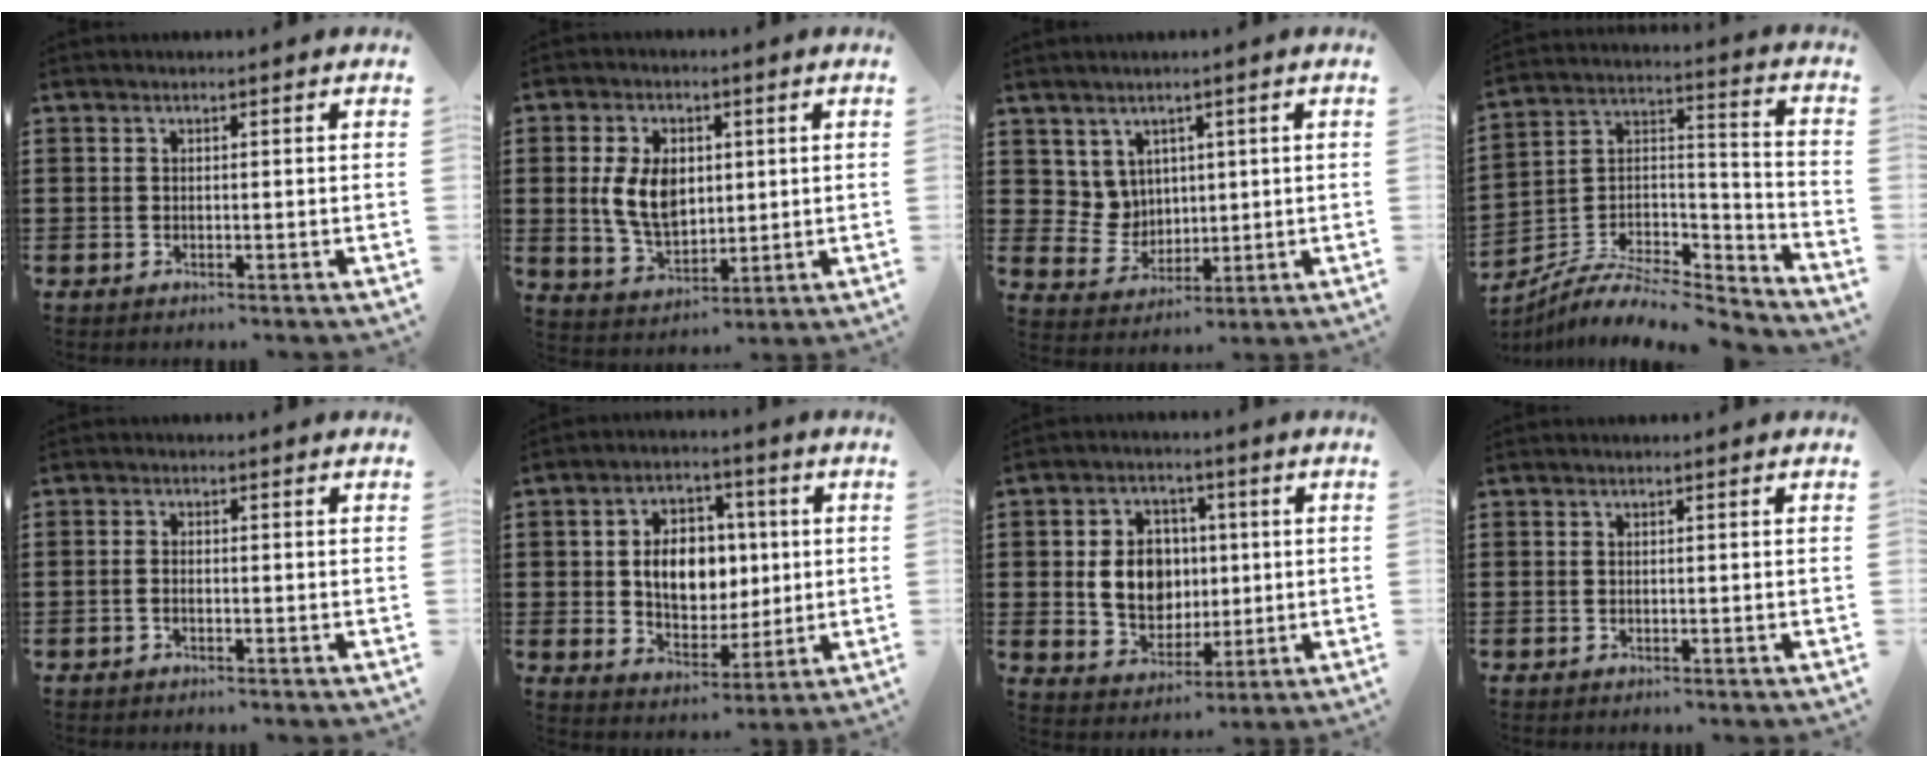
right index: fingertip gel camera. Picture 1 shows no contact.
{"total": 8.4, "force": [1.3, 5.4, 6.3], "torque": [-0.141, 0.005, 0.020]}
{"total": 4.9, "force": [2.7, 4.0, 0.6], "torque": [-0.035, 0.002, 0.052]}
{"total": 7.4, "force": [-6.1, 3.0, 3.0], "torque": [-0.061, 0.002, -0.120]}
{"total": 0.9, "force": [-0.7, 0.3, 0.5], "torque": [-0.012, -0.004, -0.012]}
{"total": 8.5, "force": [0.9, 6.4, 5.6], "torque": [-0.102, 0.013, 0.012]}
{"total": 8.0, "force": [0.5, 6.7, 4.3], "torque": [-0.093, 0.013, 0.005]}
{"total": 0.0}